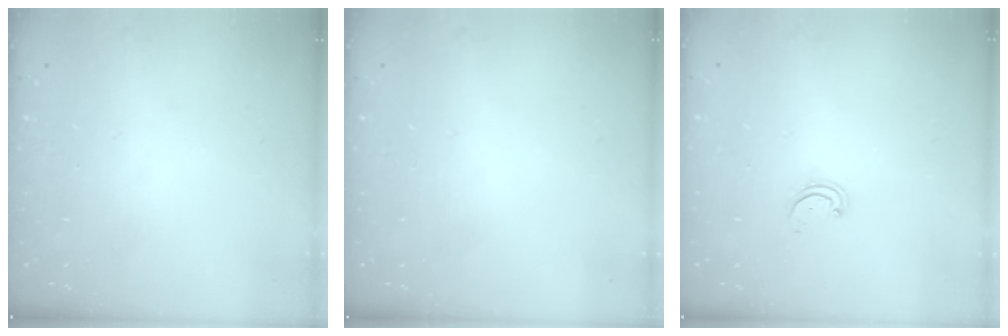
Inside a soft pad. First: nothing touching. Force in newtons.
{"total": 0.0}
{"total": 2.2, "press": 2.2, "slide": 0.2}